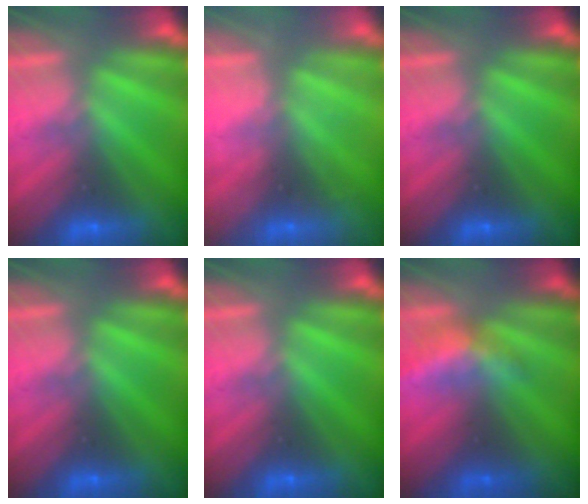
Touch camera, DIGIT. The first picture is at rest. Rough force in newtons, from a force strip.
{"total": 2.1}
{"total": 0.0}
{"total": 0.0}
{"total": 0.0}
{"total": 2.3}